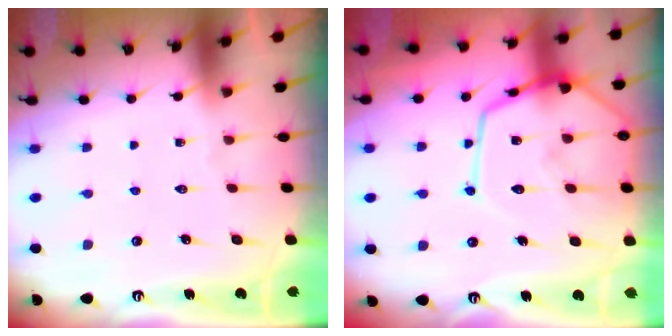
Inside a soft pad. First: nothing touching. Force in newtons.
{"total": 17.7, "press": 17.6, "slide": 1.6}